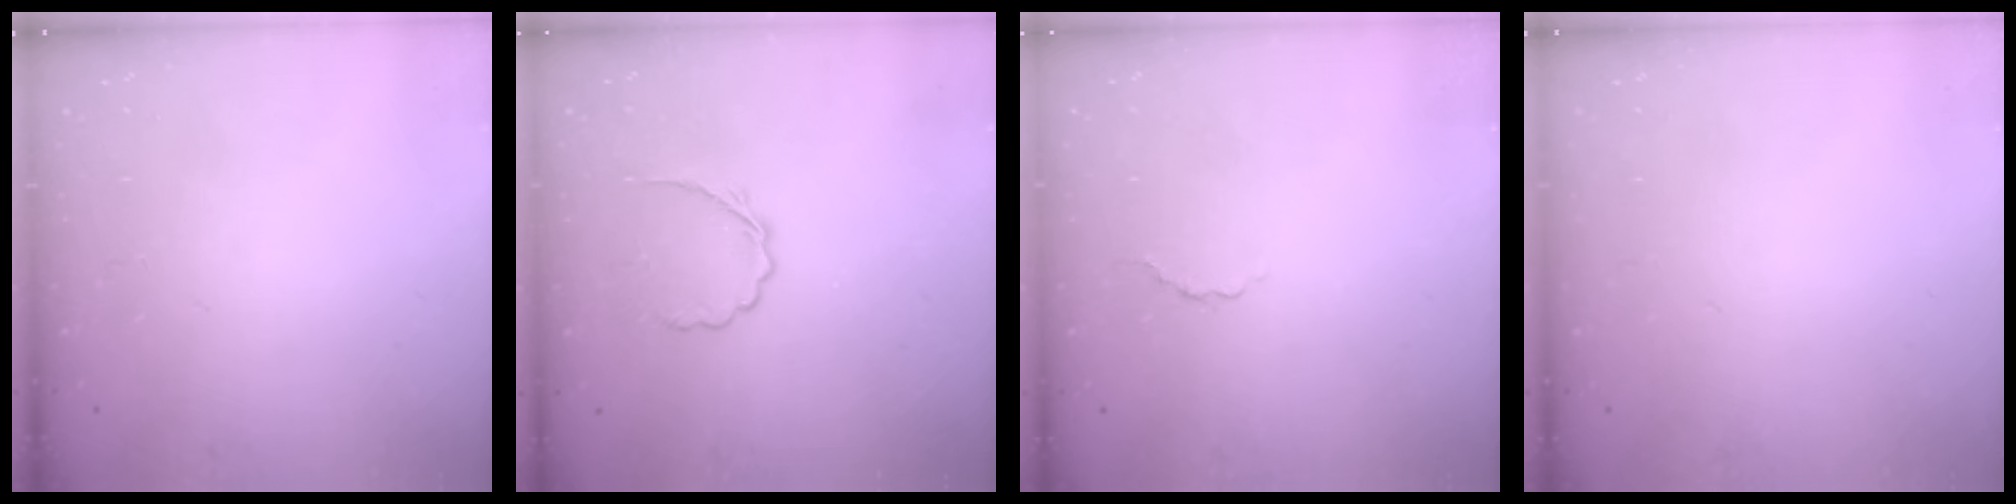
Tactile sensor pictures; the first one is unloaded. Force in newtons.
{"total": 4.0, "press": 3.8, "slide": 1.1}
{"total": 1.8, "press": 1.6, "slide": 0.8}
{"total": 0.0}